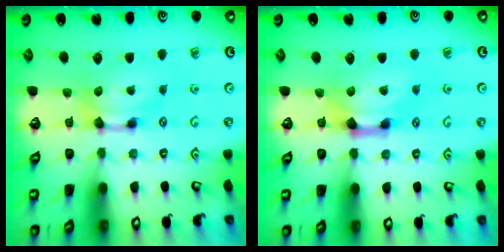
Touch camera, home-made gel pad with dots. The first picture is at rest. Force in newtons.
{"total": 1.9, "press": 1.3, "slide": 1.4}